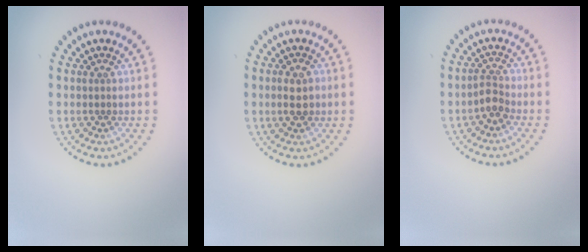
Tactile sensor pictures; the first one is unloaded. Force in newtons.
{"total": 2.3, "press": 2.3, "slide": 0.0}
{"total": 1.7, "press": 1.4, "slide": 1.0}